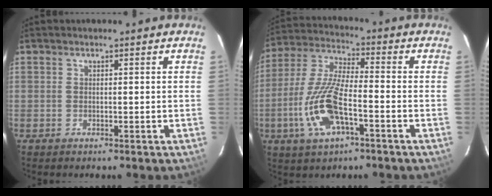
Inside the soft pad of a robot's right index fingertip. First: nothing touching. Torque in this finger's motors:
{"motor_torque": [1.35, -0.80, 0.78, 0.11]}